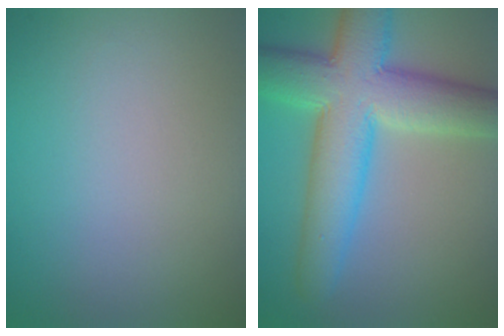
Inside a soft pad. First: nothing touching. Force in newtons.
{"total": 10.0, "press": 10.0, "slide": 0.5}